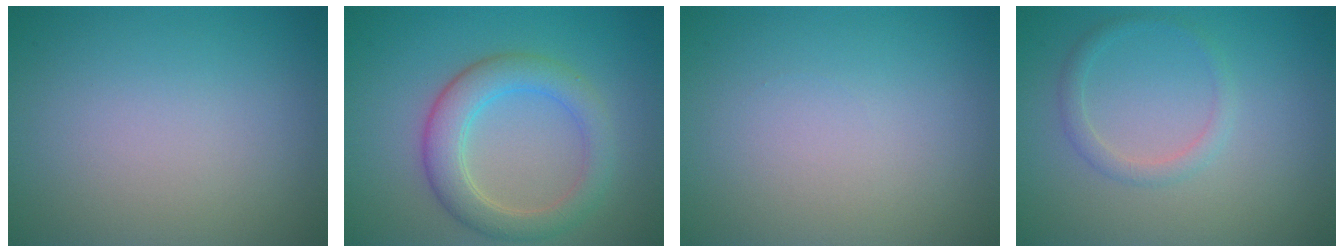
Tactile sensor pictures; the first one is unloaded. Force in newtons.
{"total": 4.6, "press": 4.6, "slide": 0.1}
{"total": 0.0}
{"total": 1.5, "press": 1.5, "slide": 0.0}